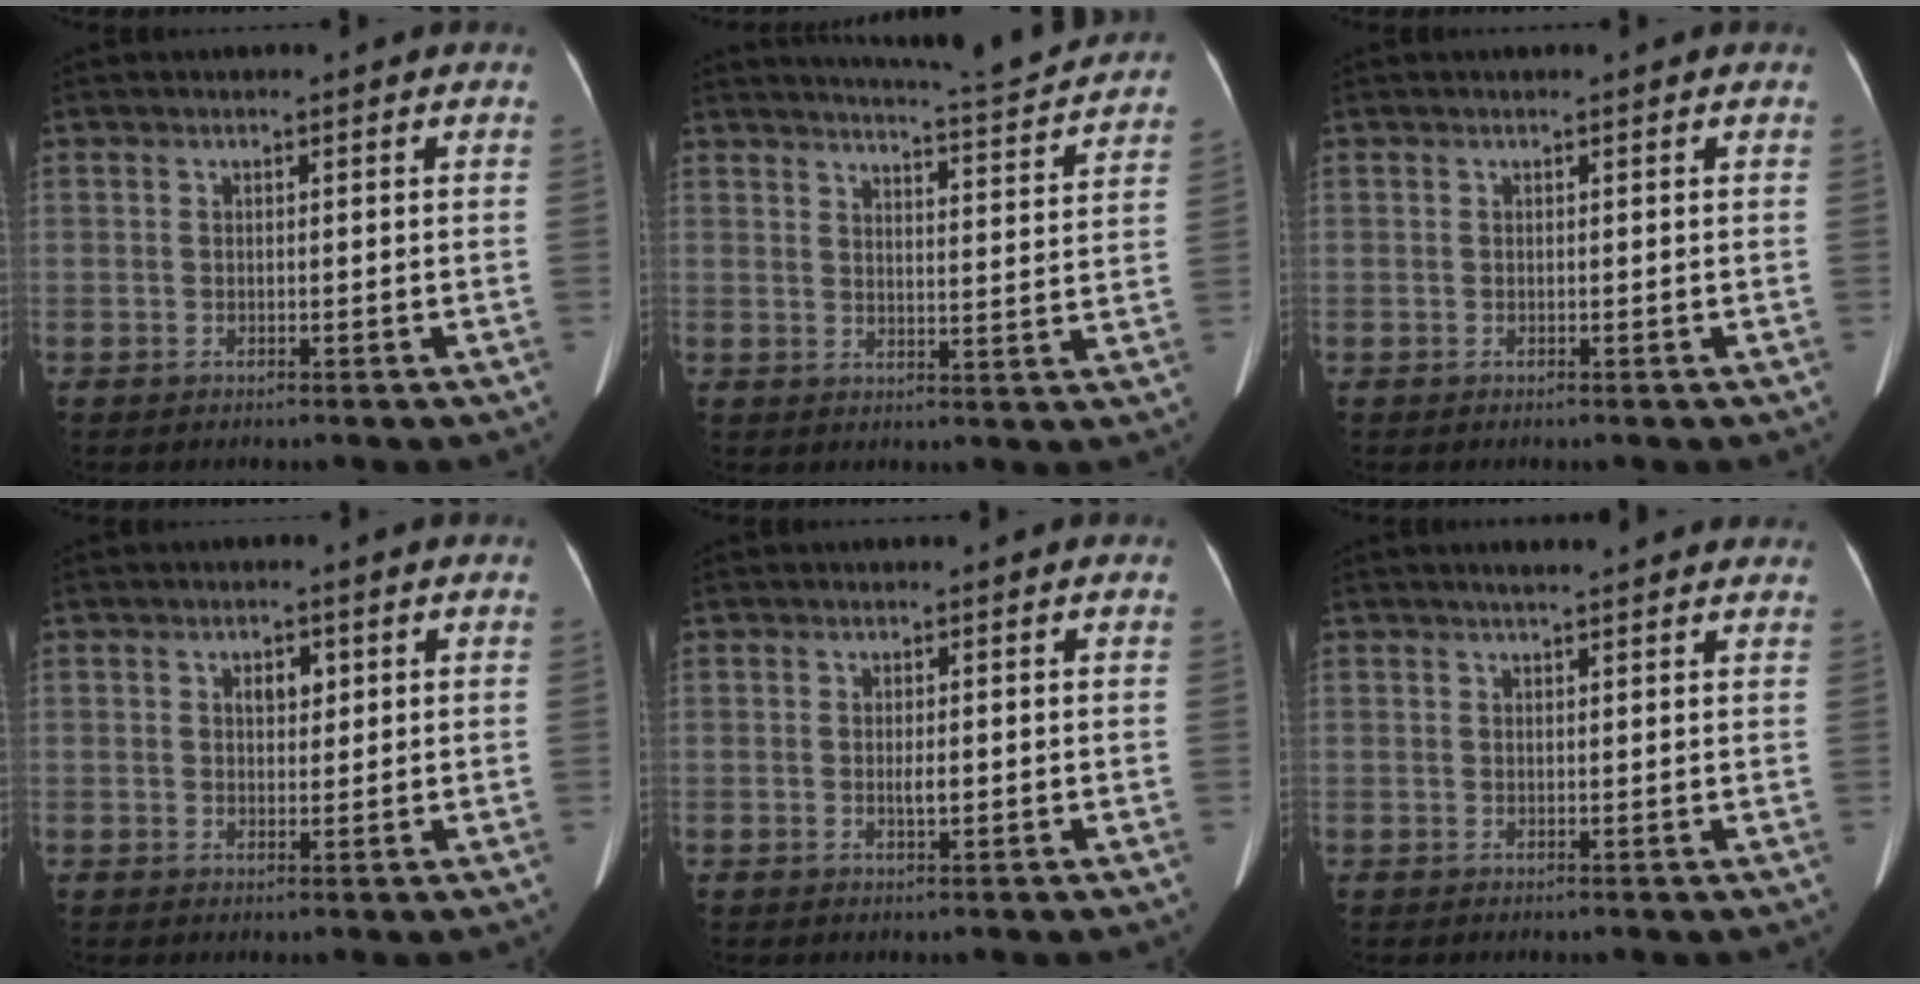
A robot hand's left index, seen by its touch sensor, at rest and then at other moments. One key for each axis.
{"total": 12.7, "fx": 12.3, "fy": -0.5, "fz": 3.2, "tx": -0.056, "ty": -0.021, "tz": 0.153}
{"total": 0.0}
{"total": 2.5, "fx": 1.0, "fy": 1.4, "fz": 1.8, "tx": -0.032, "ty": 0.004, "tz": 0.018}
{"total": 0.9, "fx": 0.1, "fy": 0.2, "fz": 0.9, "tx": -0.017, "ty": -0.003, "tz": 0.003}
{"total": 8.0, "fx": 7.0, "fy": 1.0, "fz": 3.6, "tx": -0.044, "ty": 0.023, "tz": 0.078}